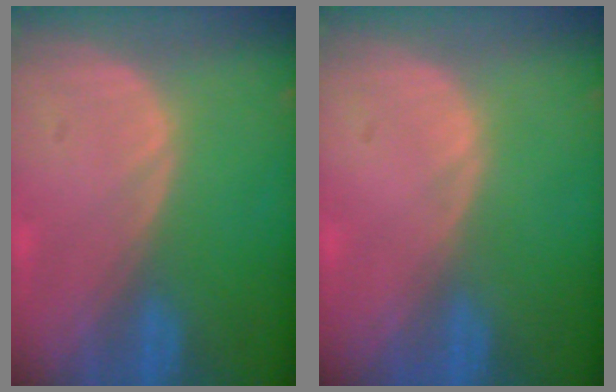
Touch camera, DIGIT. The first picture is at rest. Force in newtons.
{"total": 0.0}